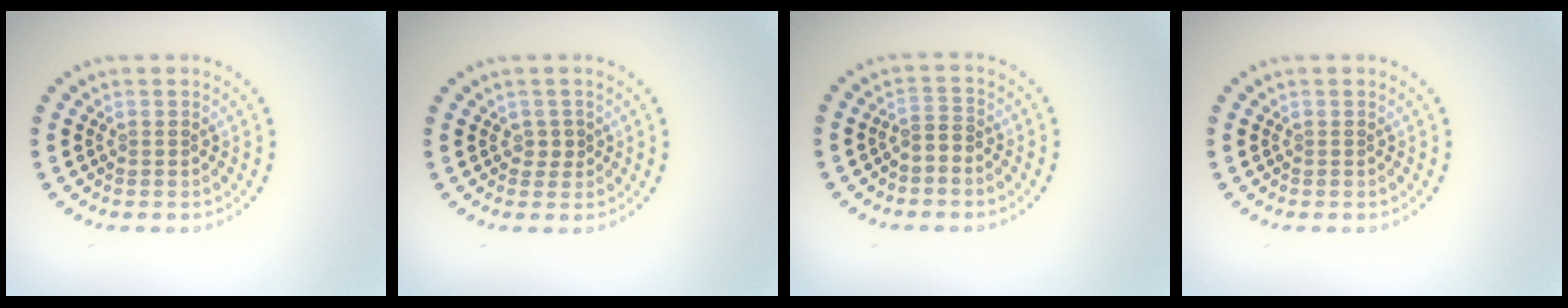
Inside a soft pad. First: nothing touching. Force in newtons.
{"total": 1.1, "press": 0.9, "slide": 0.6}
{"total": 1.7, "press": 1.4, "slide": 1.0}
{"total": 0.0}